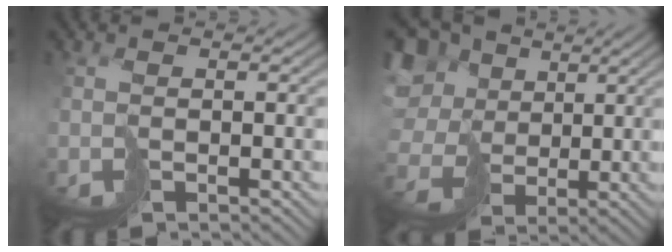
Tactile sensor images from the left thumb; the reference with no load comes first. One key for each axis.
{"total": 13.7, "fx": 3.0, "fy": 11.2, "fz": 7.4, "tx": -0.253, "ty": 0.000, "tz": 0.064}